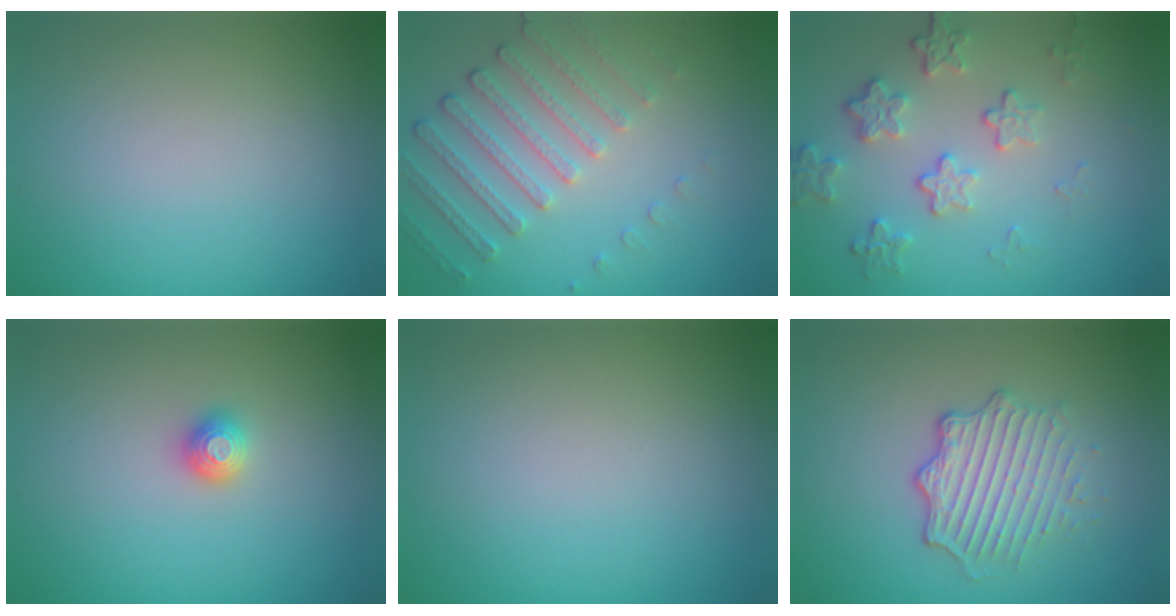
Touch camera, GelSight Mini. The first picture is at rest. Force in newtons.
{"total": 4.5, "press": 3.4, "slide": 2.9}
{"total": 4.0, "press": 3.0, "slide": 2.6}
{"total": 1.3, "press": 1.2, "slide": 0.4}
{"total": 0.0}
{"total": 4.8, "press": 3.4, "slide": 3.4}